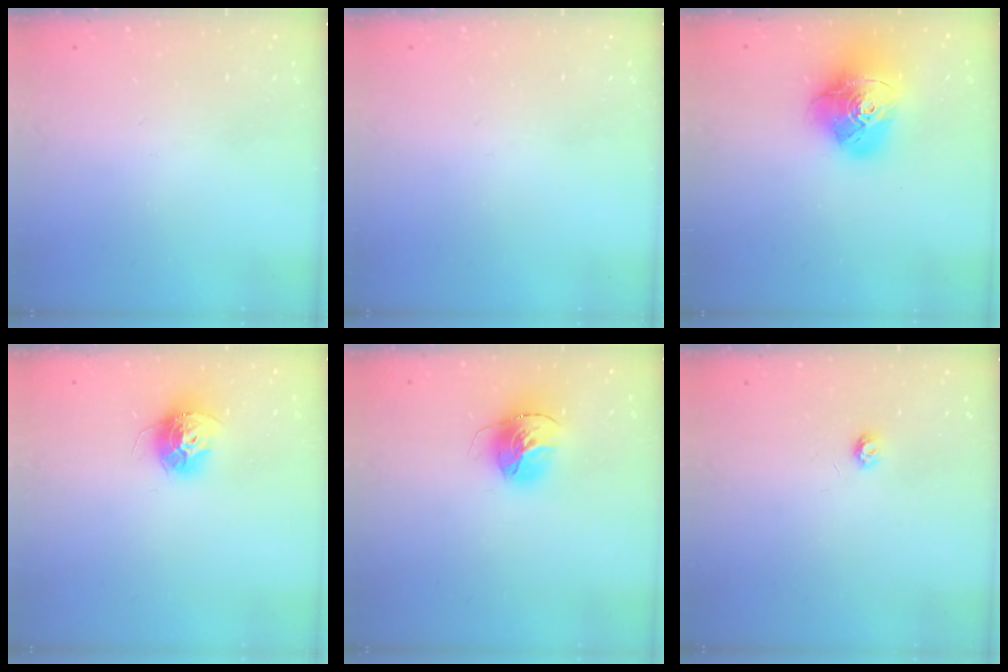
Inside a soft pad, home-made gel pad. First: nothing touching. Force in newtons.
{"total": 0.0}
{"total": 19.4, "press": 19.3, "slide": 2.3}
{"total": 12.2, "press": 12.1, "slide": 1.1}
{"total": 15.4, "press": 15.3, "slide": 1.7}
{"total": 3.9, "press": 3.9, "slide": 0.5}